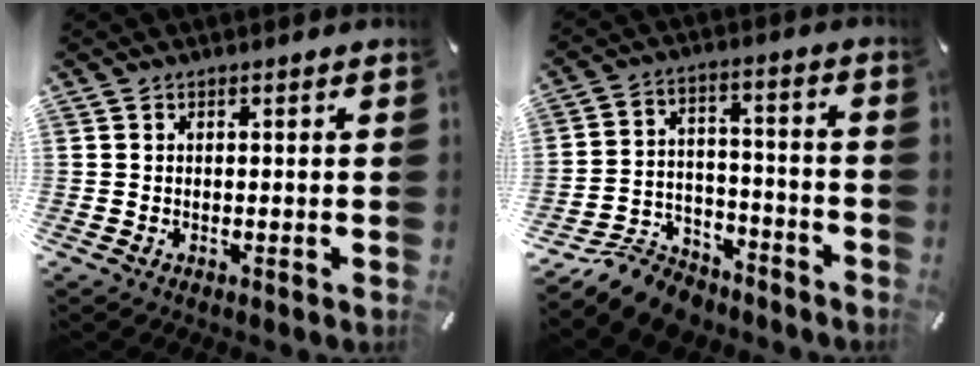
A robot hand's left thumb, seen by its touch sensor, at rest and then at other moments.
{"total": 11.2, "force": [-9.6, 4.9, 3.0], "torque": [-0.033, 0.066, -0.177]}